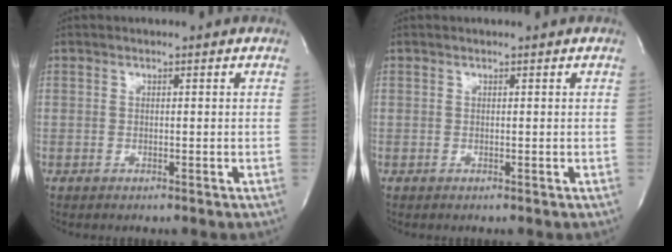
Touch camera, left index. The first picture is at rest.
{"total": 0.0}